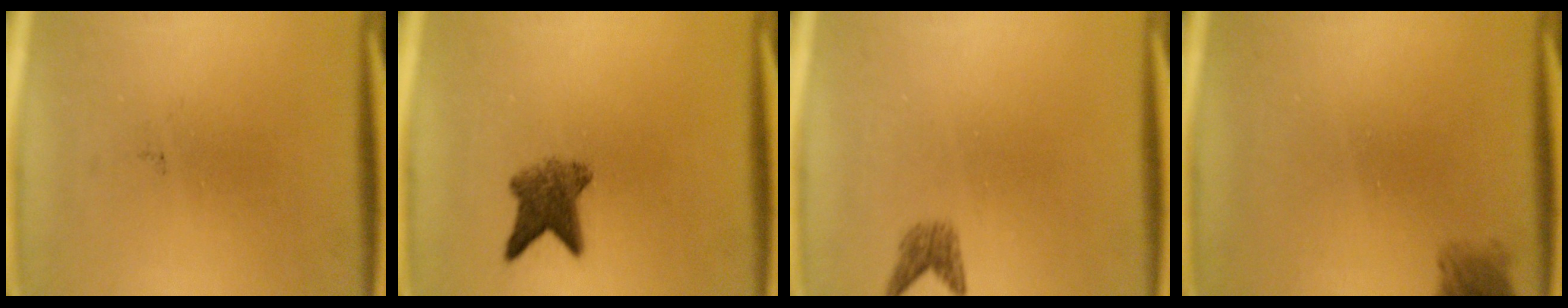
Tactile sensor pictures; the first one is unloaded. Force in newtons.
{"total": 5.1}
{"total": 1.8}
{"total": 2.1}